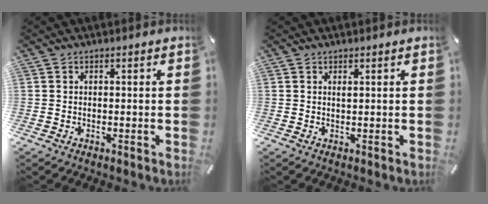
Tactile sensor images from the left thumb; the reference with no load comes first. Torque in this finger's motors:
{"motor_torque": [0.04, 0.02, -0.07, 0.02, 0.02]}